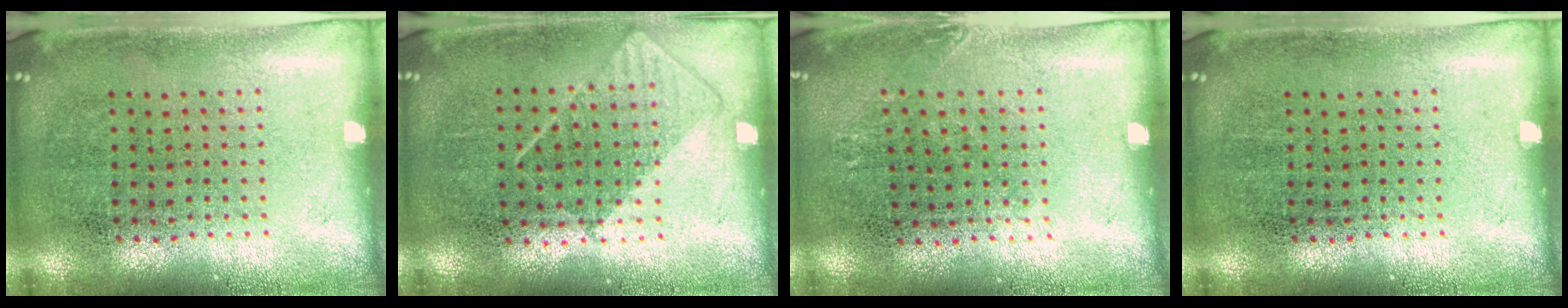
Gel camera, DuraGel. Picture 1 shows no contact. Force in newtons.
{"total": 0.8, "press": 0.6, "slide": 0.5}
{"total": 0.8, "press": 0.8, "slide": 0.1}
{"total": 0.0}